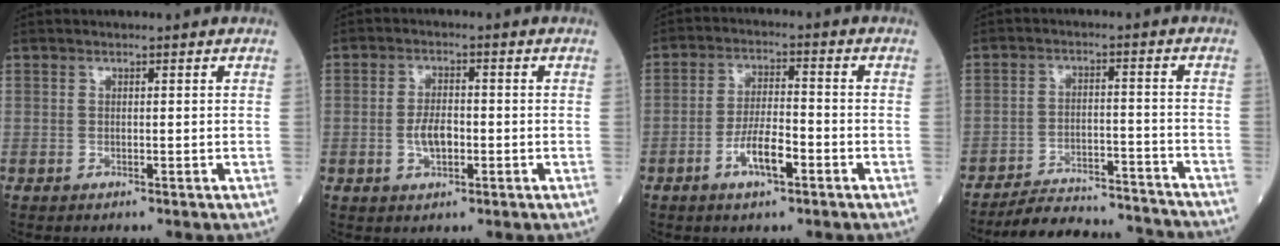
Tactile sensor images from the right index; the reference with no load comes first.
{"total": 4.1, "force": [-0.9, 1.8, 3.6], "torque": [-0.070, 0.002, -0.018]}
{"total": 6.5, "force": [-3.1, 1.7, 5.5], "torque": [-0.108, 0.003, -0.057]}
{"total": 15.0, "force": [-14.5, 1.9, 3.4], "torque": [-0.050, 0.011, -0.202]}